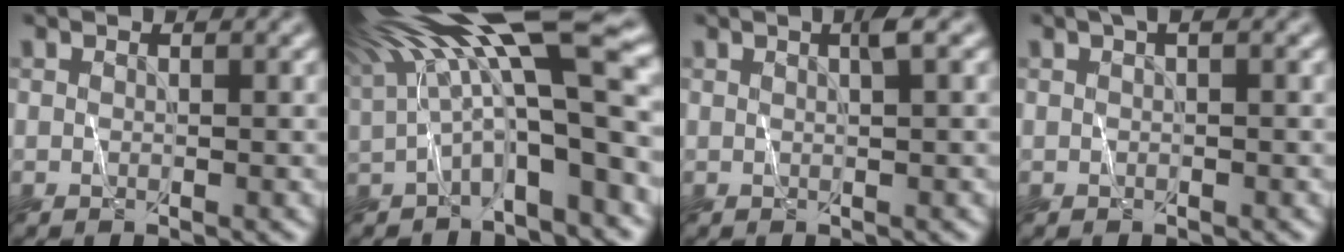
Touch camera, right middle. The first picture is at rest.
{"total": 15.5, "force": [4.4, 3.3, 14.5], "torque": [-0.234, 0.007, 0.093]}
{"total": 1.5, "force": [0.7, -0.3, 1.3], "torque": [-0.023, 0.003, 0.008]}
{"total": 1.5, "force": [0.6, 0.5, 1.3], "torque": [-0.023, 0.007, 0.005]}